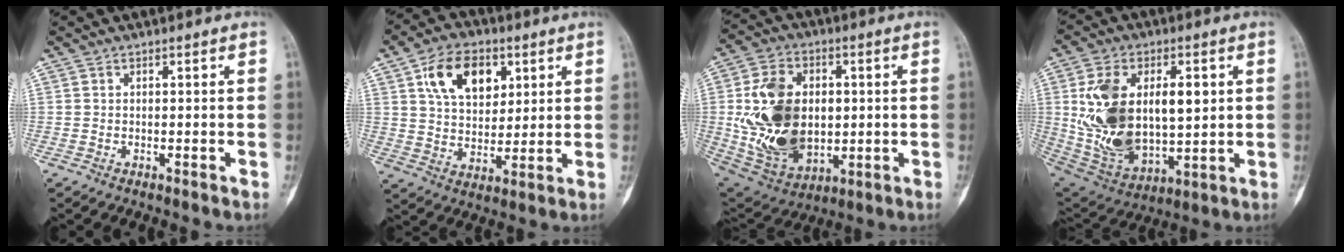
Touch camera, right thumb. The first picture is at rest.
{"total": 13.2, "force": [5.4, 8.4, 8.6], "torque": [-0.112, -0.014, 0.097]}
{"total": 21.0, "force": [0.6, 14.4, 15.3], "torque": [-0.260, -0.006, 0.032]}
{"total": 22.1, "force": [3.1, 12.9, 17.7], "torque": [-0.309, -0.015, 0.074]}